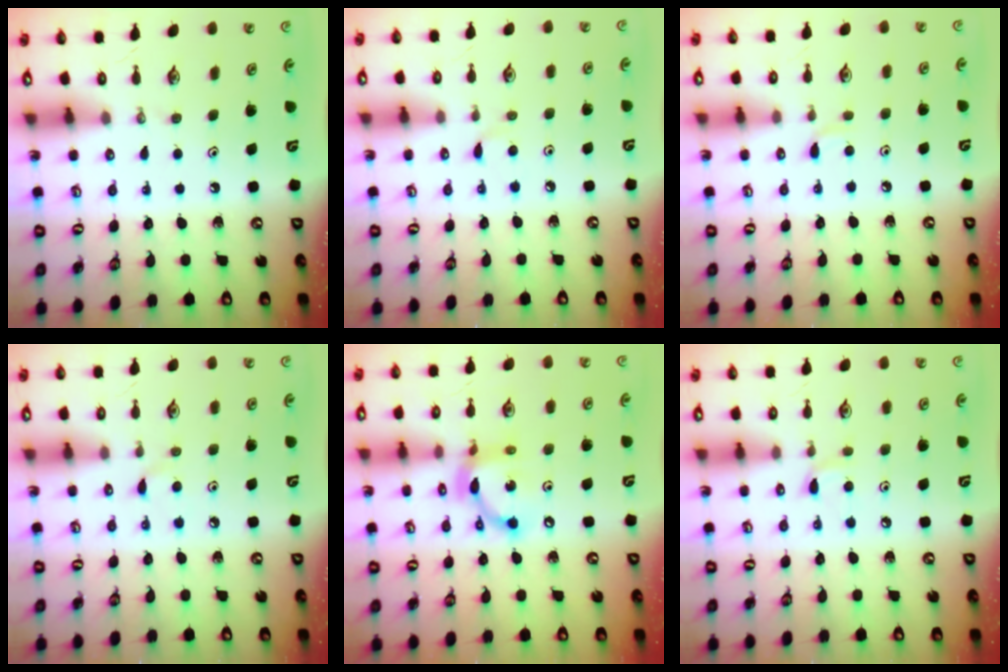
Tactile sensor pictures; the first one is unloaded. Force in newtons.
{"total": 3.6, "press": 3.6, "slide": 0.6}
{"total": 3.5, "press": 3.5, "slide": 0.4}
{"total": 3.6, "press": 3.6, "slide": 0.6}
{"total": 12.2, "press": 12.2, "slide": 1.0}
{"total": 4.6, "press": 4.6, "slide": 0.6}